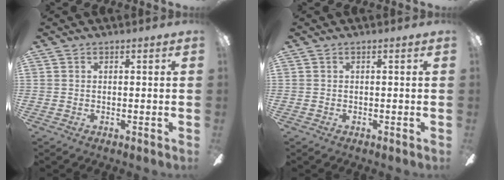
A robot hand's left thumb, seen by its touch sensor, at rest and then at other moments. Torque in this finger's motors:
{"motor_torque": [-0.20, -0.20, 0.00, 0.00, 0.00]}